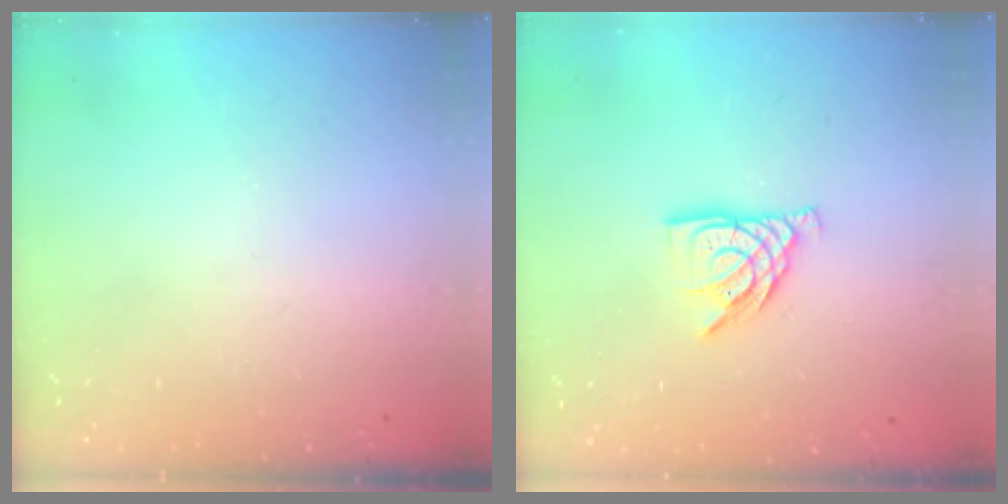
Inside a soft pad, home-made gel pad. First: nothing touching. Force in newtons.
{"total": 9.1, "press": 9.1, "slide": 0.8}